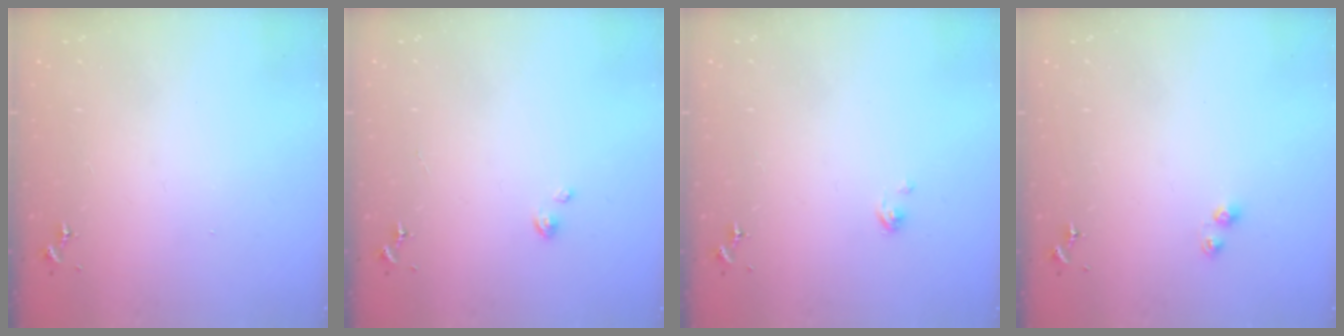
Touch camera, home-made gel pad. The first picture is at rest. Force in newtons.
{"total": 2.2, "press": 2.2, "slide": 0.3}
{"total": 2.4, "press": 2.4, "slide": 0.3}
{"total": 4.1, "press": 4.1, "slide": 0.5}